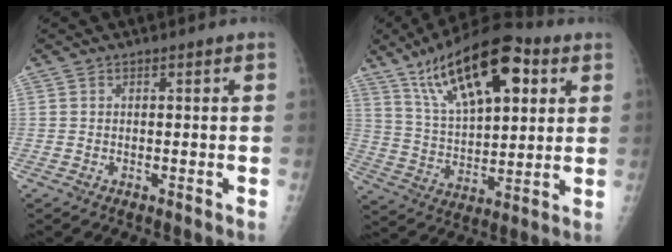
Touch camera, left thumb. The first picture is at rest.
{"total": 21.1, "force": [10.0, 9.2, 16.1], "torque": [-0.236, -0.023, 0.174]}